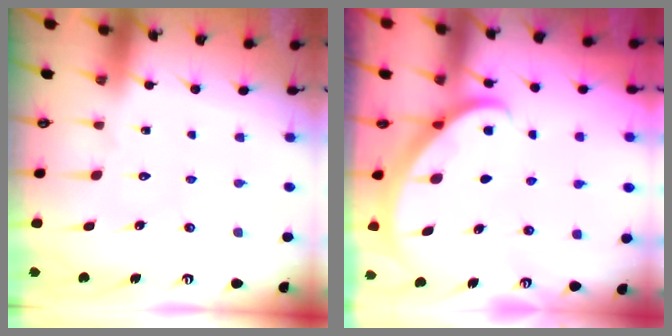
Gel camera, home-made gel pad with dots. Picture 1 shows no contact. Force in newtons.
{"total": 2.8, "press": 2.8, "slide": 0.2}